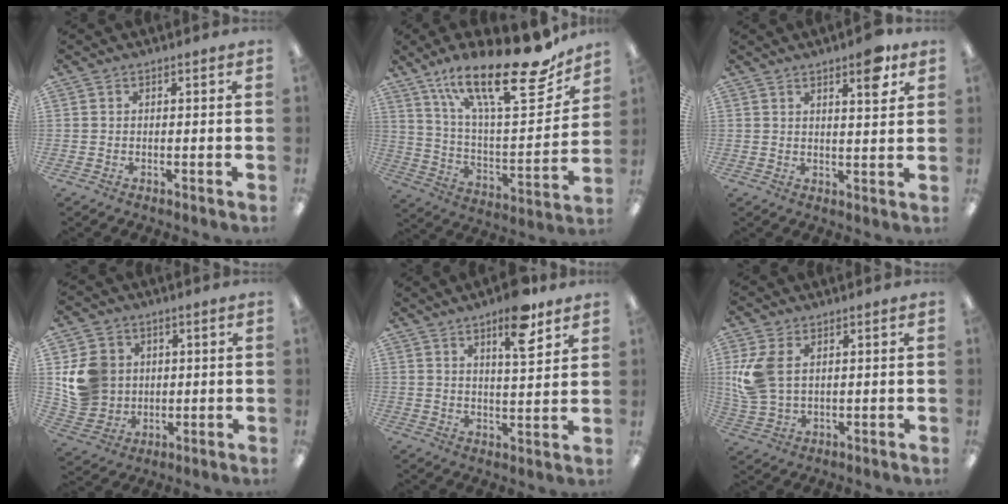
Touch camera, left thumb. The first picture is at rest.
{"total": 25.5, "force": [17.3, 6.9, 17.3], "torque": [-0.270, -0.109, 0.287]}
{"total": 6.8, "force": [4.4, 1.6, 5.0], "torque": [-0.061, -0.022, 0.065]}
{"total": 11.2, "force": [2.2, 10.2, 4.1], "torque": [-0.106, 0.006, 0.053]}
{"total": 11.0, "force": [7.1, 3.5, 7.7], "torque": [-0.101, -0.038, 0.113]}
{"total": 8.6, "force": [2.4, 5.4, 6.2], "torque": [-0.150, -0.003, 0.043]}